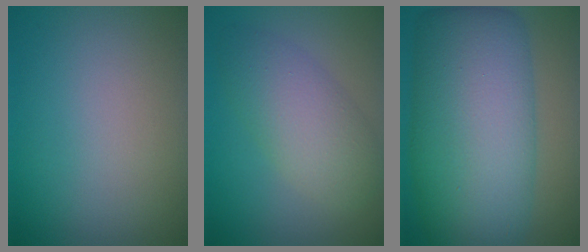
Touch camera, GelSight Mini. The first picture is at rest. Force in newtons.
{"total": 5.0, "press": 5.0, "slide": 0.1}
{"total": 13.6, "press": 13.6, "slide": 0.3}